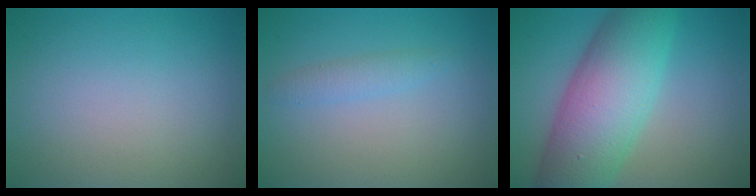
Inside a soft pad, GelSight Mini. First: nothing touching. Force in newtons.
{"total": 1.4, "press": 1.4, "slide": 0.0}
{"total": 10.2, "press": 10.2, "slide": 0.1}